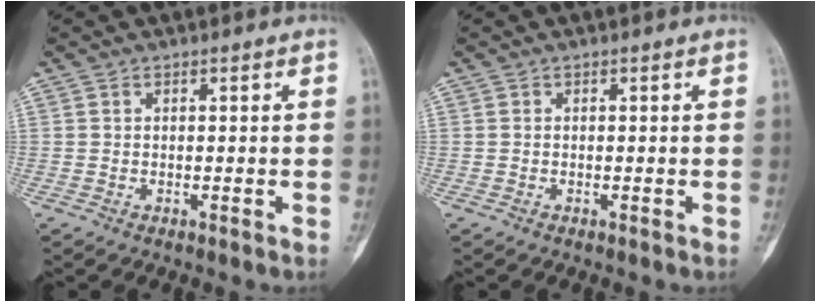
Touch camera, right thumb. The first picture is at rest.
{"total": 0.0}